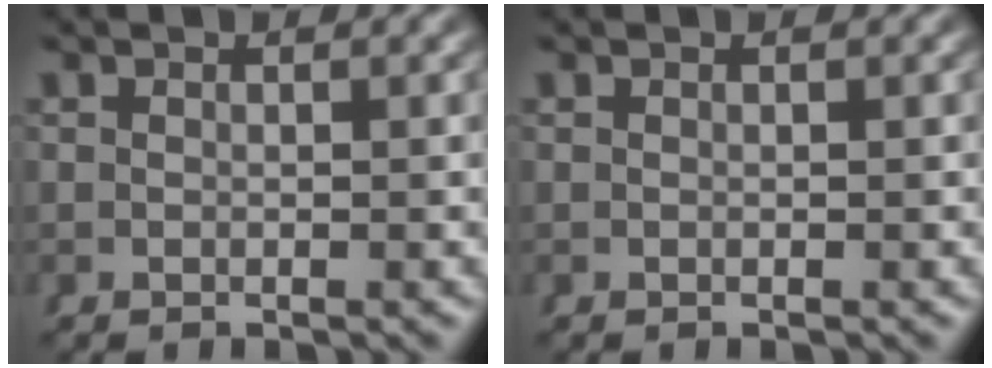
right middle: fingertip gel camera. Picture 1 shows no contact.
{"total": 0.0}